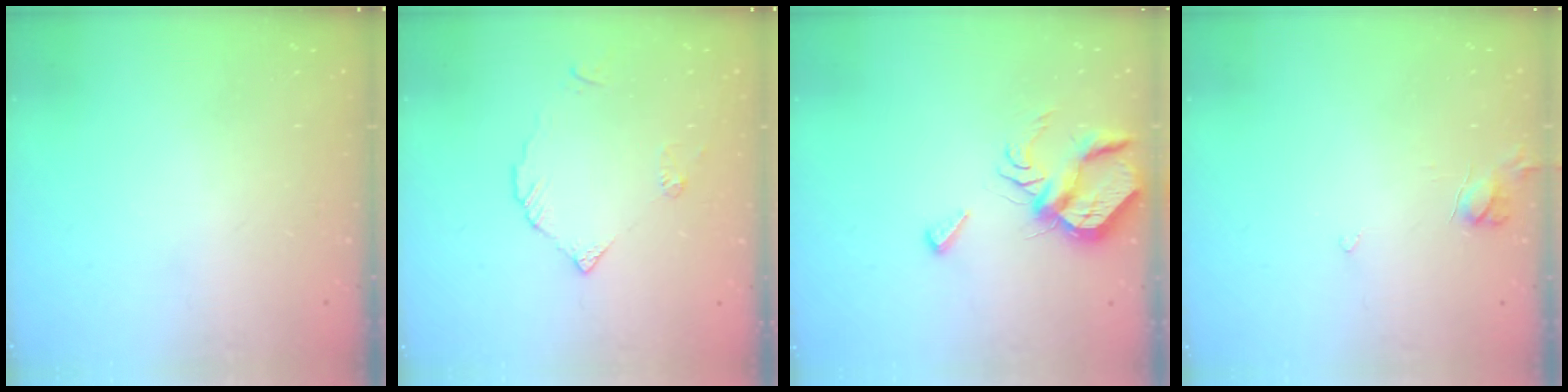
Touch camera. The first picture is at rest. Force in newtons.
{"total": 3.9, "press": 3.8, "slide": 0.4}
{"total": 7.5, "press": 7.4, "slide": 0.8}
{"total": 4.5, "press": 4.5, "slide": 0.4}